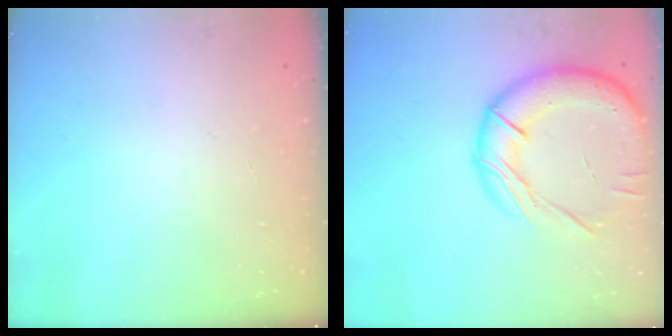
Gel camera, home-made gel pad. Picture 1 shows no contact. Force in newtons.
{"total": 21.4, "press": 21.2, "slide": 3.3}